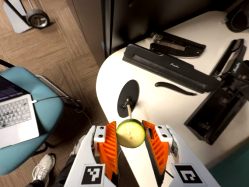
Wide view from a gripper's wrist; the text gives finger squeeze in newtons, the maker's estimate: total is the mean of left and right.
{"total": 9.0, "left": 9.1, "right": 8.9}